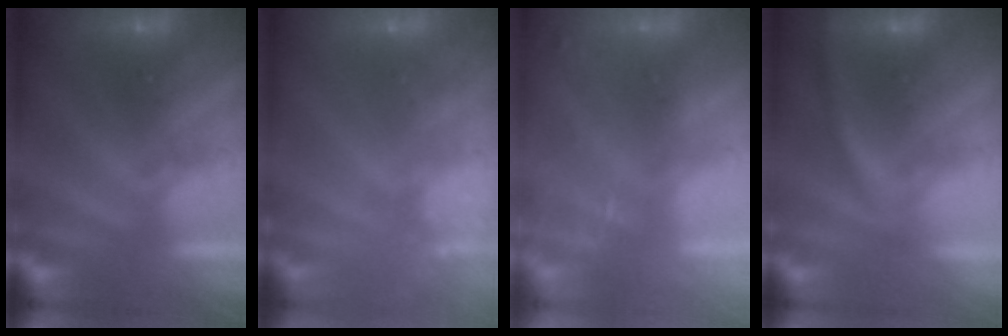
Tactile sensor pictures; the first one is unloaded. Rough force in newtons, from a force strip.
{"total": 2.6}
{"total": 1.4}
{"total": 2.8}